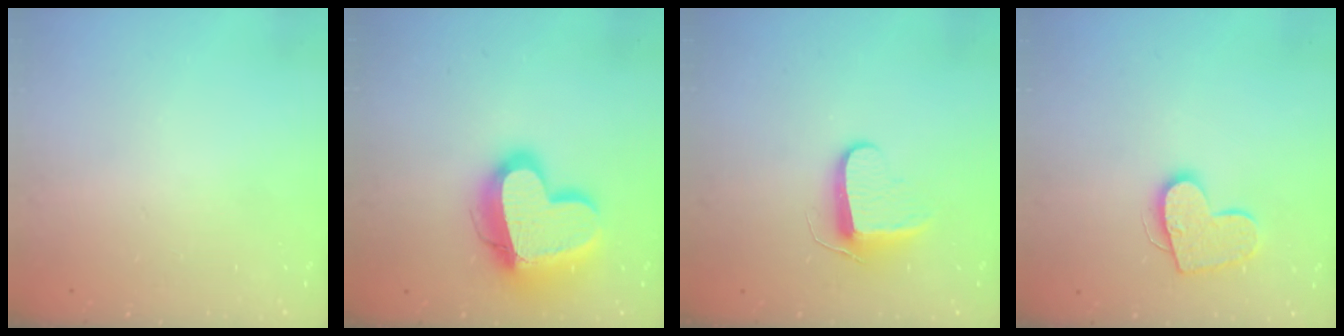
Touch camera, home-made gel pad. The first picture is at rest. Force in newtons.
{"total": 19.4, "press": 19.3, "slide": 1.7}
{"total": 9.6, "press": 9.6, "slide": 0.8}
{"total": 12.4, "press": 12.4, "slide": 0.7}